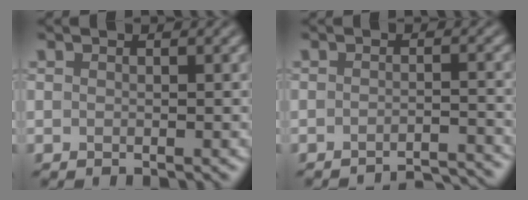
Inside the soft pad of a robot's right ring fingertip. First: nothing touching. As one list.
[{"total": 4.4, "force": [-4.3, 0.2, 1.1], "torque": [-0.017, 0.008, -0.058]}]